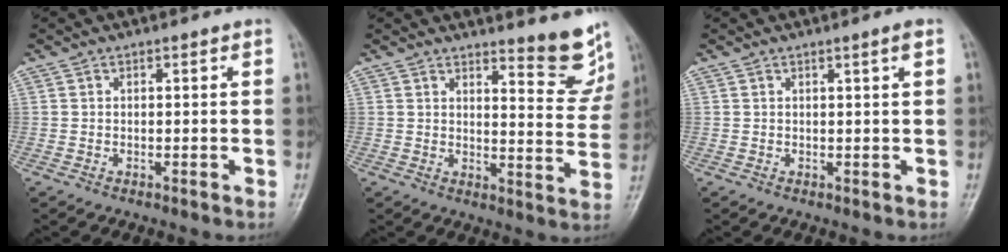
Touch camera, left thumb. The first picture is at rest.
{"total": 8.9, "force": [7.5, 1.8, 4.5], "torque": [-0.033, -0.071, 0.092]}
{"total": 1.4, "force": [0.7, -0.3, 1.2], "torque": [-0.022, -0.004, 0.013]}